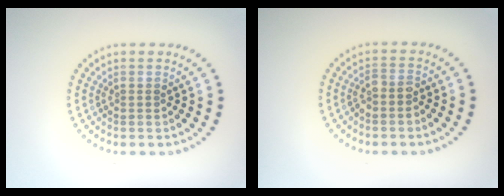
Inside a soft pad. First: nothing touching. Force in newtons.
{"total": 1.3, "press": 1.1, "slide": 0.8}